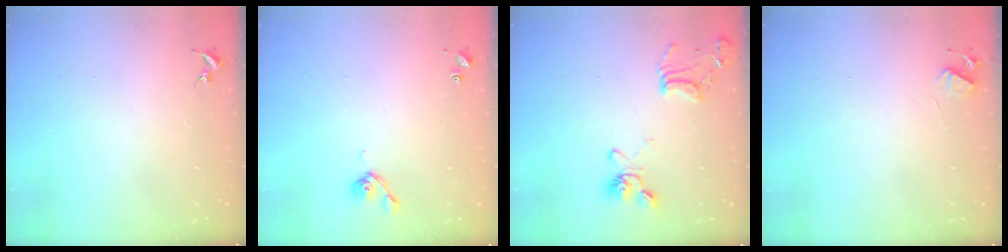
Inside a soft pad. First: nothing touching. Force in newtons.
{"total": 5.7, "press": 5.6, "slide": 1.2}
{"total": 14.9, "press": 14.8, "slide": 1.9}
{"total": 4.9, "press": 4.9, "slide": 0.7}